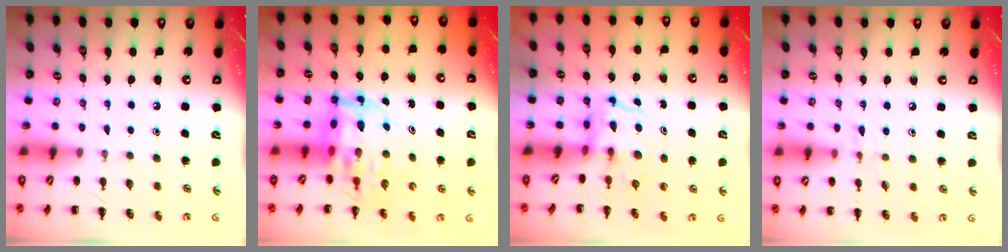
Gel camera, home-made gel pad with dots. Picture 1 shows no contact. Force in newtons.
{"total": 14.2, "press": 13.5, "slide": 4.4}
{"total": 3.4, "press": 3.4, "slide": 0.4}
{"total": 6.2, "press": 5.9, "slide": 1.9}